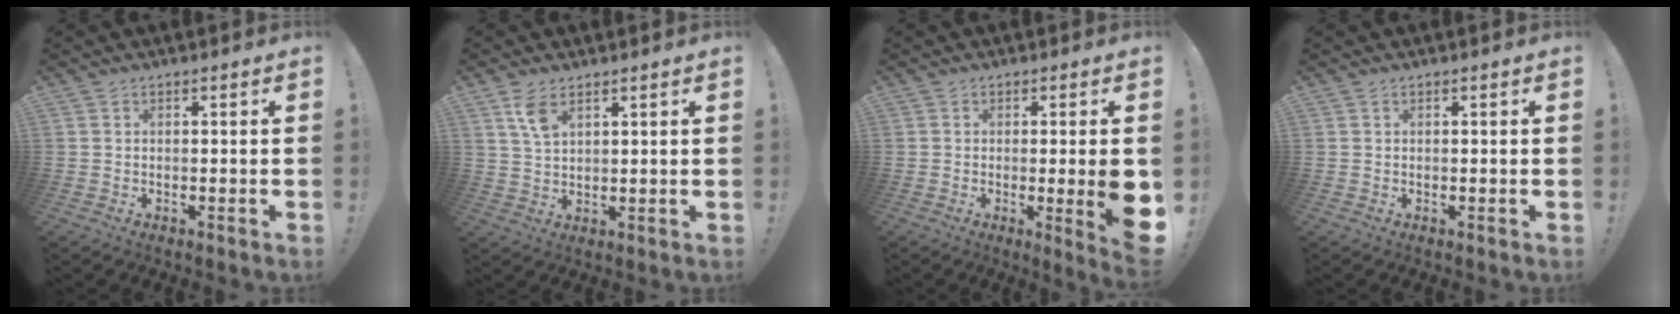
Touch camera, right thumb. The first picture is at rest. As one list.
[{"total": 5.6, "force": [3.3, 2.5, 3.8], "torque": [-0.073, -0.010, 0.060]}, {"total": 8.2, "force": [-0.4, 0.5, 8.1], "torque": [-0.107, -0.016, -0.004]}, {"total": 0.0}]